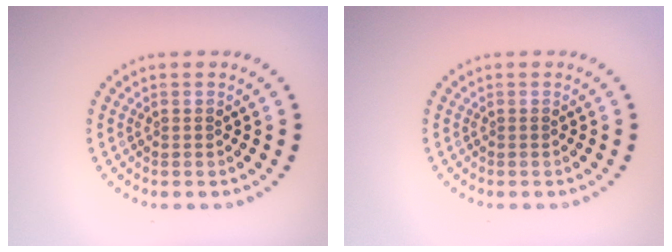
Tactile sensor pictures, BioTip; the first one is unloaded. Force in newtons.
{"total": 0.0}